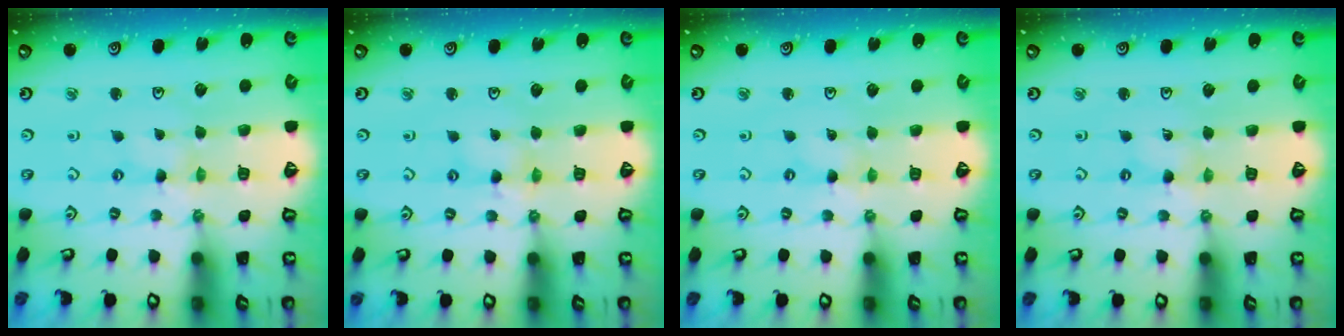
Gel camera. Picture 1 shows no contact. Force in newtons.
{"total": 2.8, "press": 2.8, "slide": 0.3}
{"total": 0.0}
{"total": 0.0}